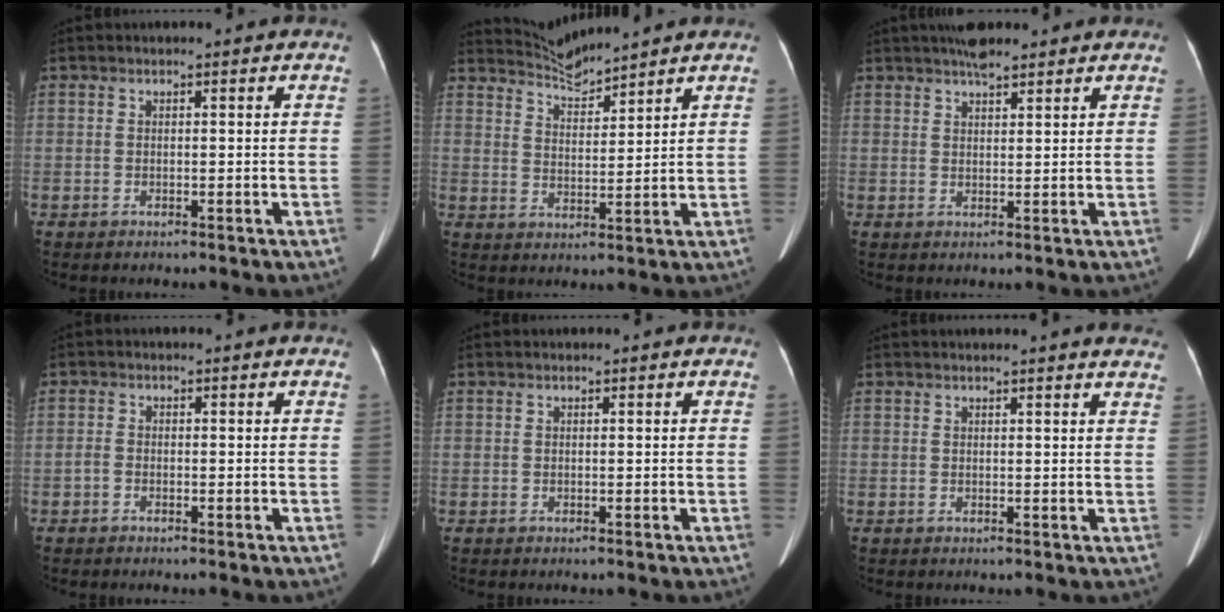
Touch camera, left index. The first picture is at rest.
{"total": 4.9, "force": [4.9, -0.6, -0.4], "torque": [-0.002, 0.001, 0.098]}
{"total": 3.9, "force": [3.3, 0.8, 1.9], "torque": [-0.034, 0.017, 0.056]}
{"total": 0.8, "force": [-0.5, 0.4, 0.4], "torque": [-0.014, -0.001, -0.009]}
{"total": 0.0}
{"total": 9.1, "force": [8.5, 0.4, 3.3], "torque": [-0.029, -0.005, 0.073]}